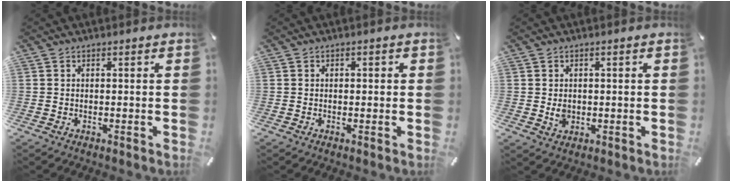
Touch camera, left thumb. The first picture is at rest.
{"total": 0.8, "force": [-0.1, 0.6, 0.5], "torque": [-0.009, 0.004, -0.003]}
{"total": 2.8, "force": [-0.1, 2.5, 1.3], "torque": [-0.017, 0.001, -0.002]}